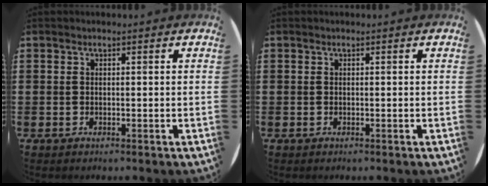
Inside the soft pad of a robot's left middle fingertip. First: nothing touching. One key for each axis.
{"total": 0.0}